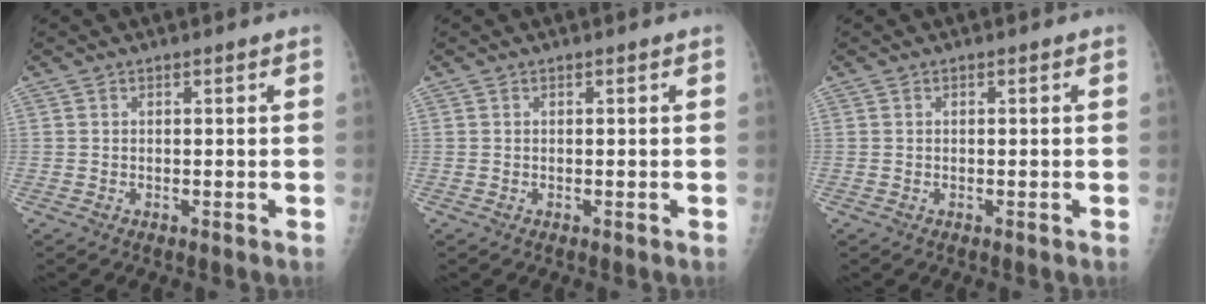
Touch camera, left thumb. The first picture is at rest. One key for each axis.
{"total": 0.0}
{"total": 0.0}